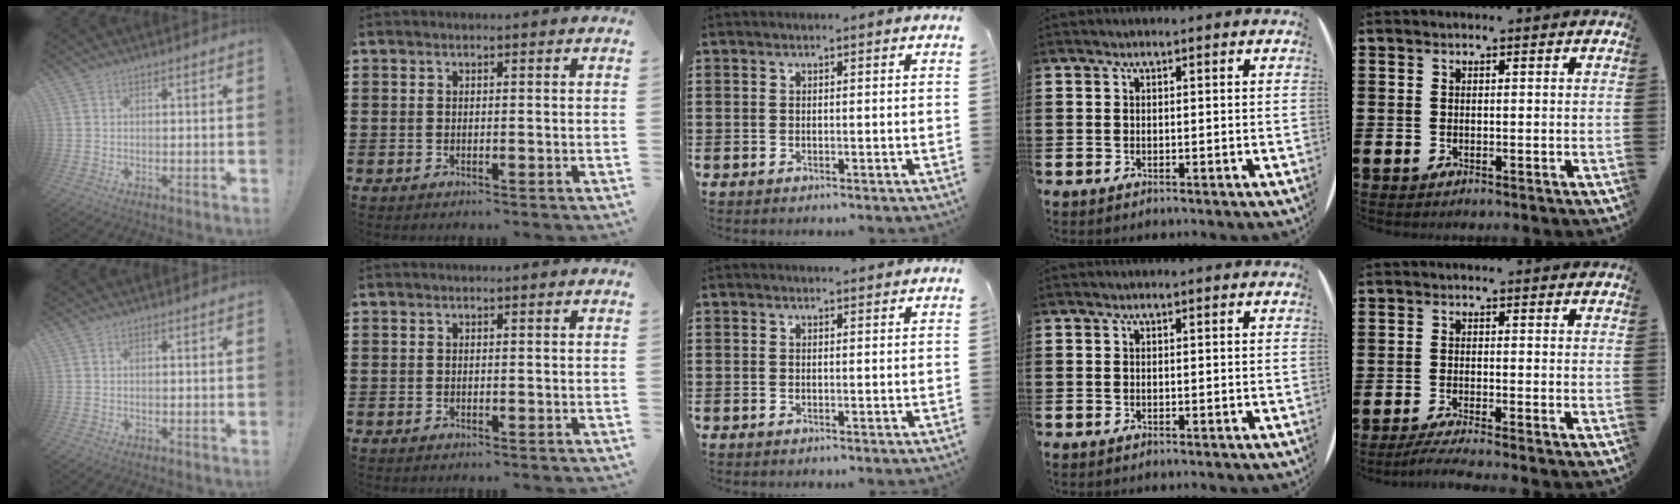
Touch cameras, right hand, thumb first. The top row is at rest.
{"middle": {"total": 0.6, "force": [0.6, 0.1, 0.1], "torque": [0.004, -0.003, 0.009]}, "little": {"total": 2.0, "force": [-1.5, 0.0, 1.3], "torque": [-0.020, 0.001, -0.028]}}